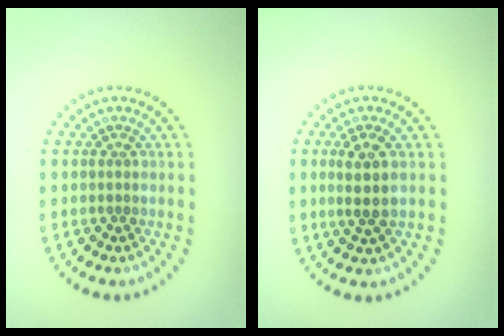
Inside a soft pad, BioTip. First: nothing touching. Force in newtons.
{"total": 2.4, "press": 2.3, "slide": 0.9}